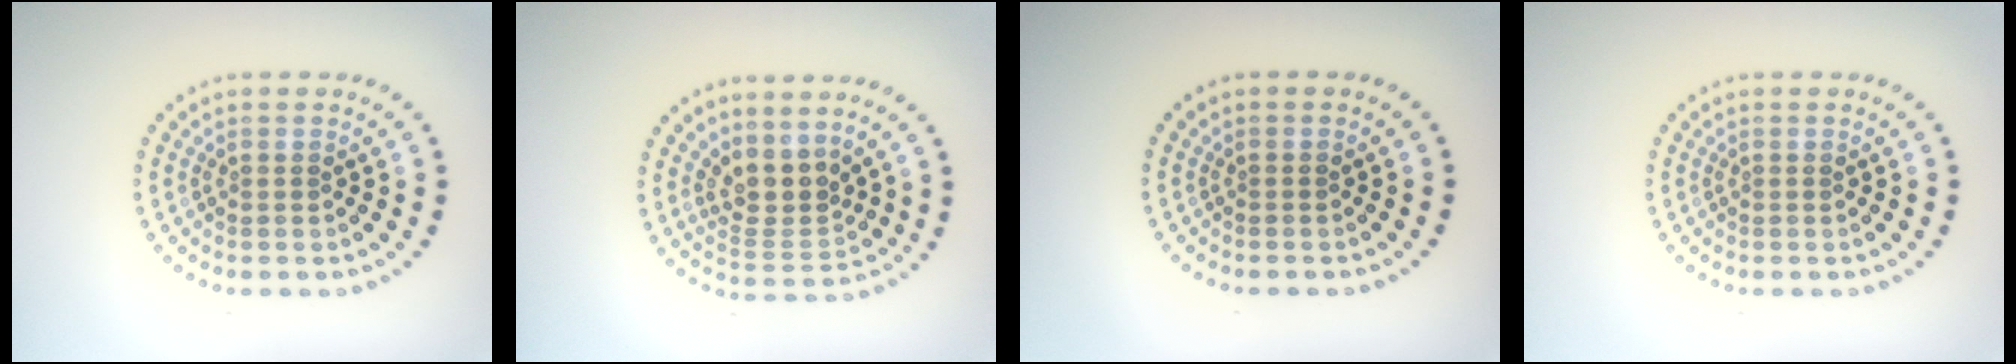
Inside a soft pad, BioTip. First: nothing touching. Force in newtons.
{"total": 3.2, "press": 2.4, "slide": 2.1}
{"total": 0.0}
{"total": 0.0}